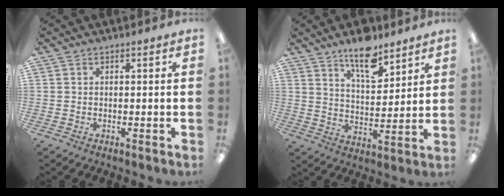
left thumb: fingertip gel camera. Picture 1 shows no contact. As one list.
[{"total": 11.2, "force": [8.8, 4.2, 5.7], "torque": [-0.079, -0.054, 0.151]}]